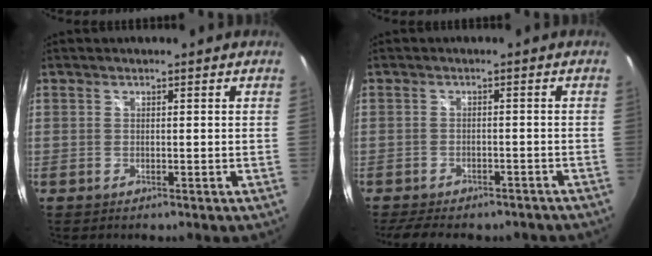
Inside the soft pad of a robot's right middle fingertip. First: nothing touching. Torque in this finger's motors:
{"motor_torque": [1.06, -1.08, 0.16, 0.06]}